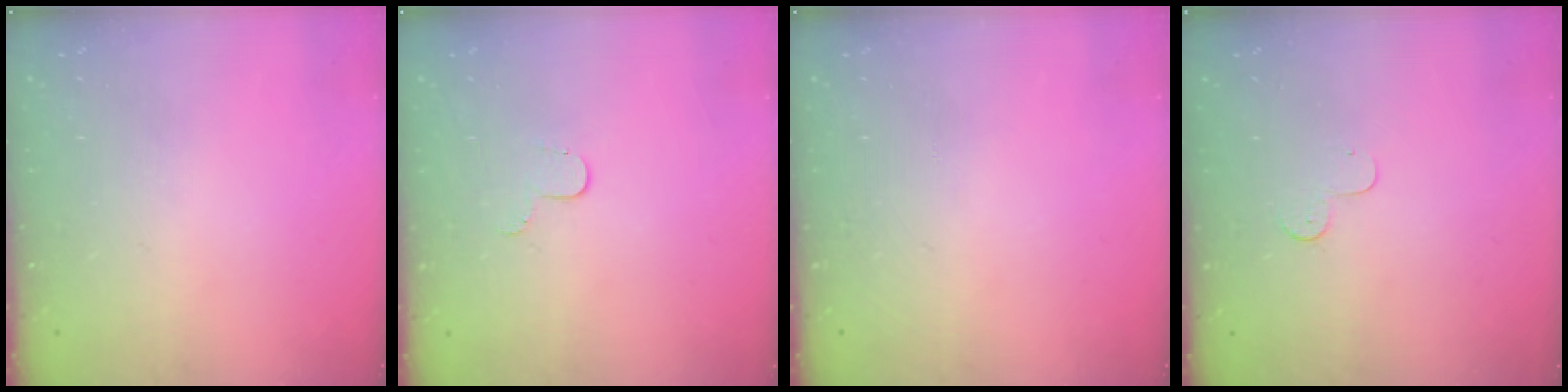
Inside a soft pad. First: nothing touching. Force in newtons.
{"total": 3.2, "press": 3.2, "slide": 0.3}
{"total": 0.0}
{"total": 3.7, "press": 3.7, "slide": 0.3}